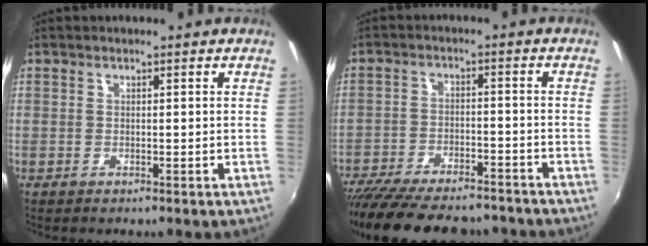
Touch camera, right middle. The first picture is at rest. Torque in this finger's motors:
{"motor_torque": [1.08, -1.06, 0.64, 0.19]}